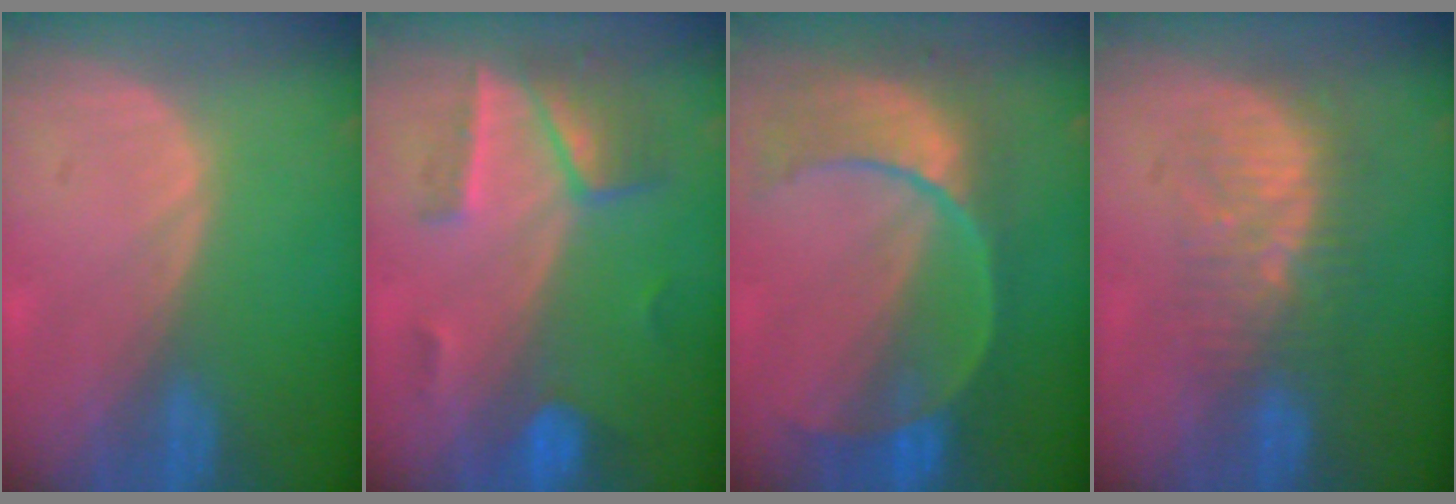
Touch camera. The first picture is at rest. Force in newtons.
{"total": 7.2, "press": 6.4, "slide": 3.4}
{"total": 10.3, "press": 9.0, "slide": 5.0}
{"total": 7.8, "press": 7.4, "slide": 2.6}